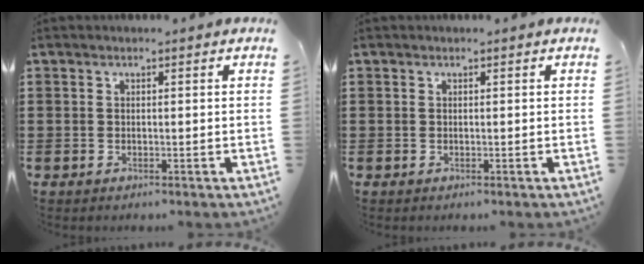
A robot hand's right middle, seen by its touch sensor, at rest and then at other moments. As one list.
[{"total": 0.0}]